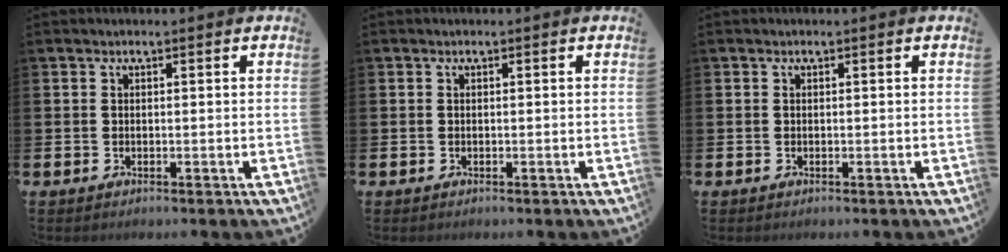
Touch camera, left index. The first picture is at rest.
{"total": 0.0}
{"total": 0.0}